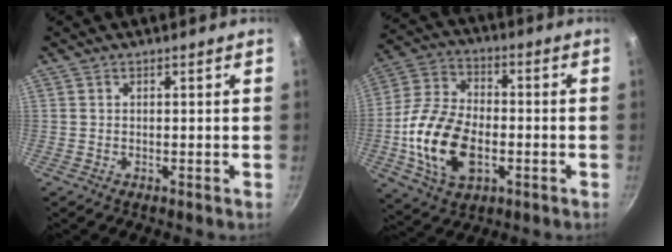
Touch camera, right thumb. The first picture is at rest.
{"total": 17.3, "force": [-3.7, 10.8, 13.1], "torque": [-0.242, 0.023, -0.071]}